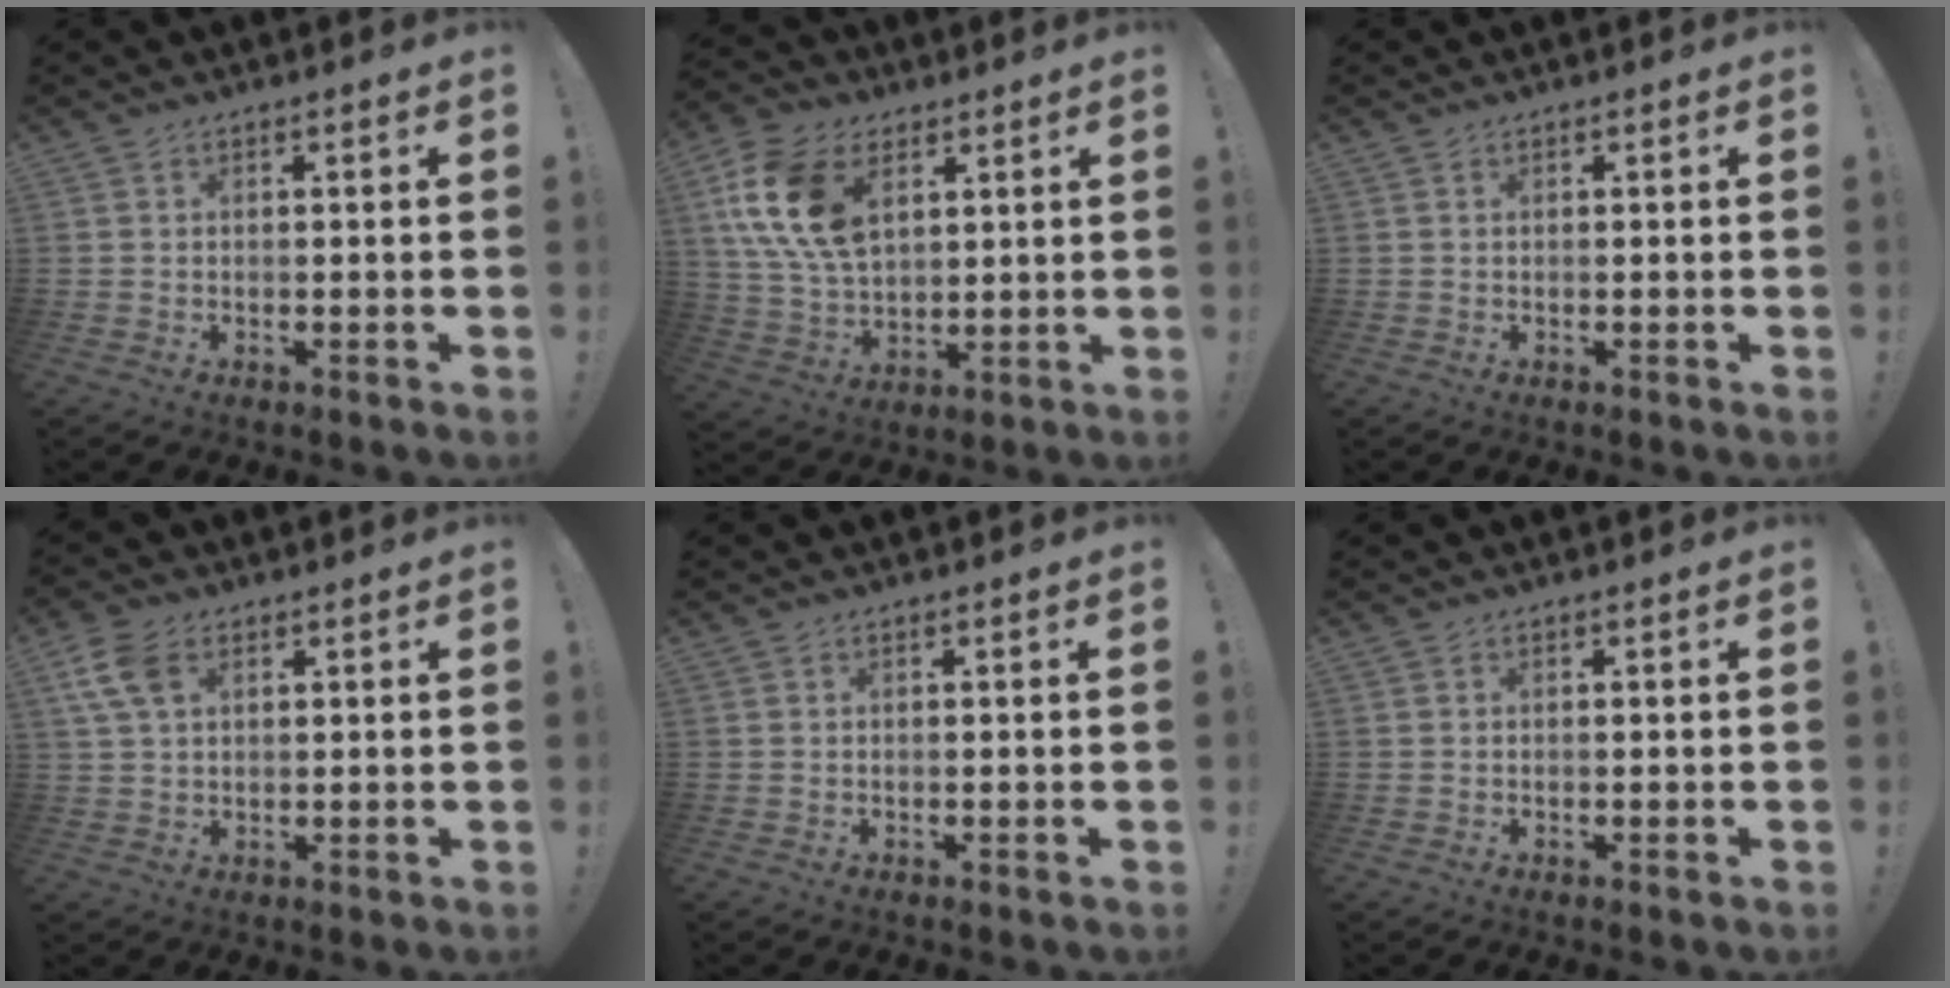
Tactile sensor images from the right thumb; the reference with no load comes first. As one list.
[{"total": 18.5, "force": [6.8, 12.3, 12.1], "torque": [-0.240, -0.016, 0.130]}, {"total": 0.0}, {"total": 8.0, "force": [3.3, 5.1, 5.1], "torque": [-0.091, 0.000, 0.065]}, {"total": 0.0}, {"total": 0.0}]